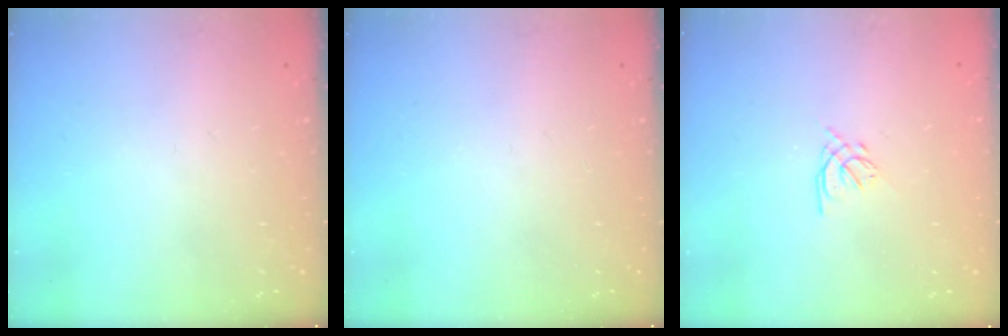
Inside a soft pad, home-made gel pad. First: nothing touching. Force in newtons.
{"total": 0.0}
{"total": 1.6, "press": 1.5, "slide": 0.6}